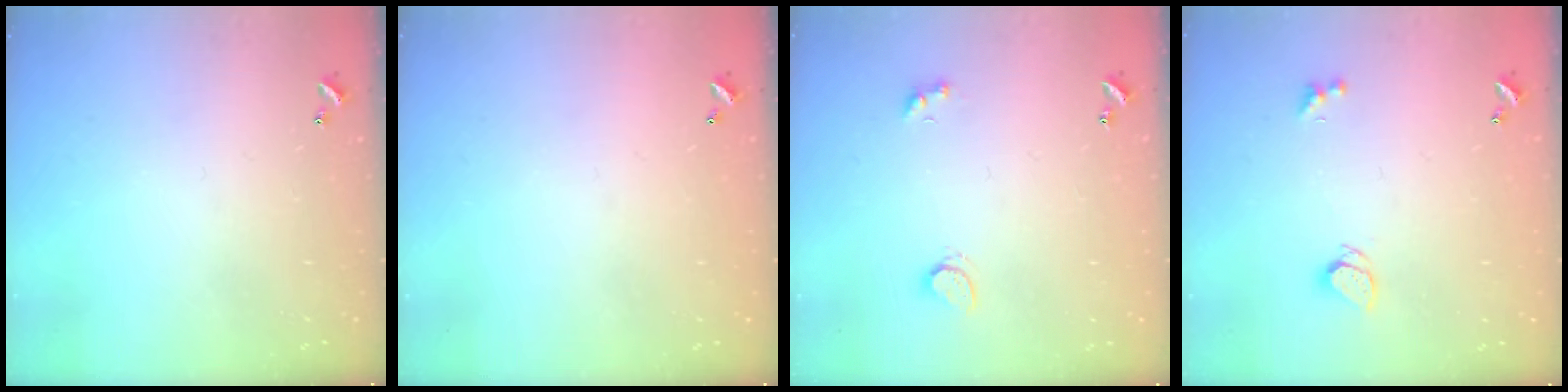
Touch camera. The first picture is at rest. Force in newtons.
{"total": 2.8, "press": 2.8, "slide": 0.1}
{"total": 2.7, "press": 2.1, "slide": 1.6}
{"total": 2.3, "press": 2.2, "slide": 0.7}